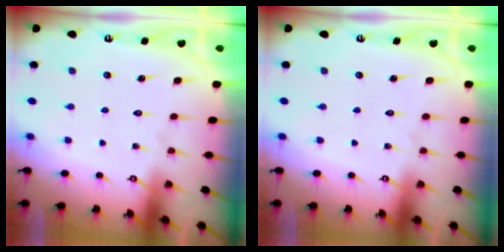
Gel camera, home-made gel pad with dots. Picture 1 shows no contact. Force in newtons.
{"total": 0.0}